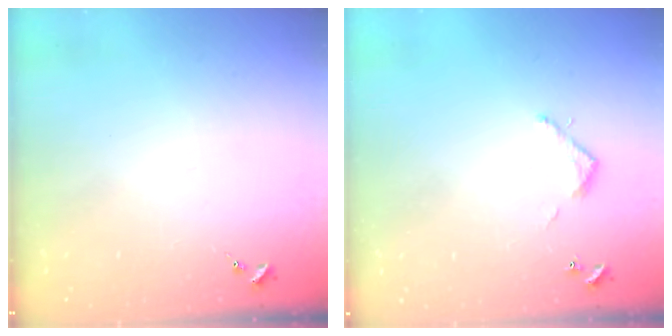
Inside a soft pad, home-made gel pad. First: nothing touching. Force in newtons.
{"total": 3.2, "press": 3.2, "slide": 0.2}